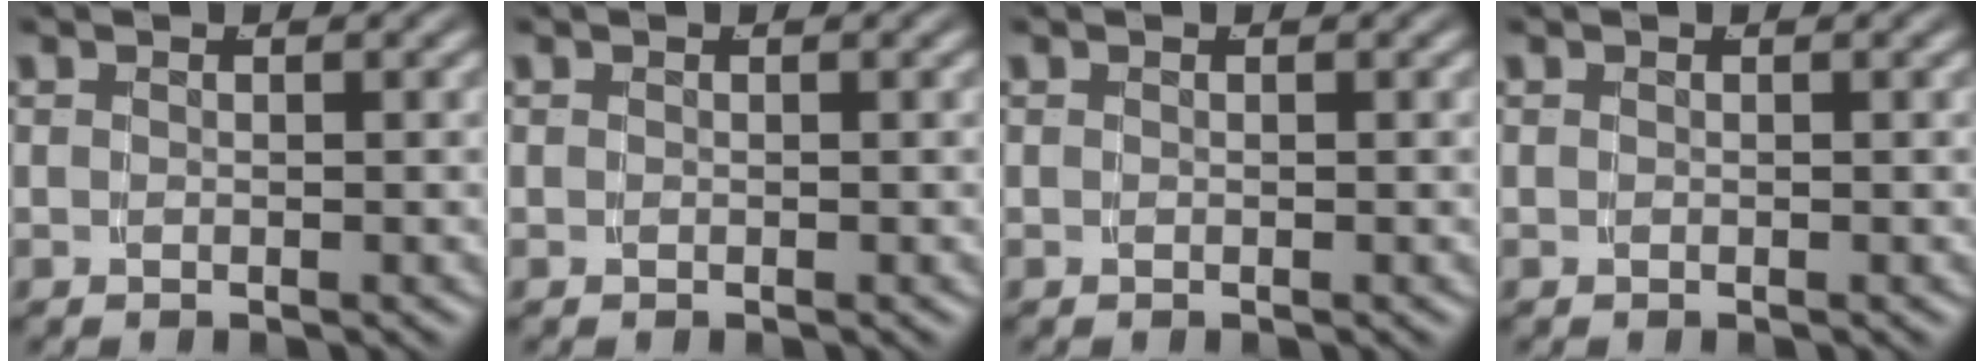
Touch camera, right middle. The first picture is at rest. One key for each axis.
{"total": 0.0}
{"total": 0.0}
{"total": 0.0}